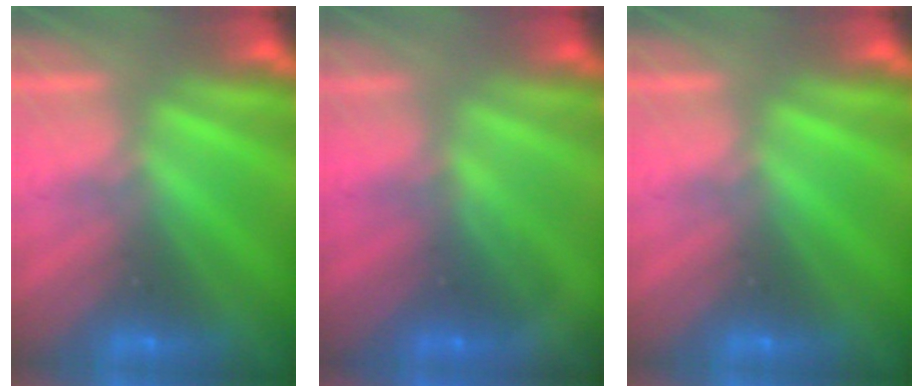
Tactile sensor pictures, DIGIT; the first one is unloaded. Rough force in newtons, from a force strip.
{"total": 1.7}
{"total": 0.0}